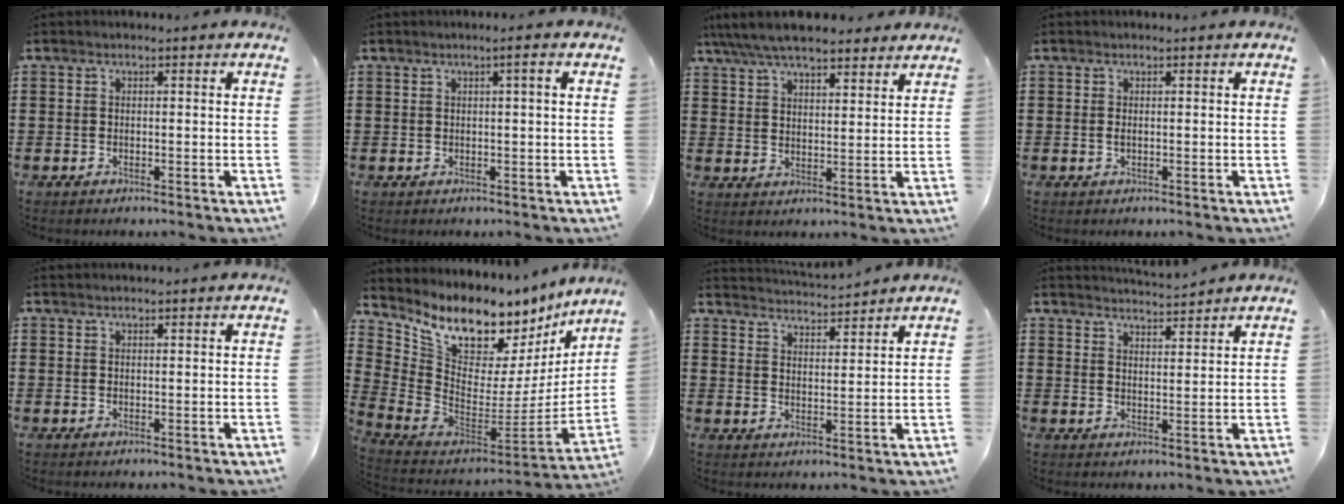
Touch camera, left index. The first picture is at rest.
{"total": 1.7, "force": [0.6, -0.2, 1.6], "torque": [-0.028, -0.001, 0.009]}
{"total": 7.2, "force": [6.6, 1.6, 2.6], "torque": [-0.073, -0.014, 0.121]}
{"total": 0.6, "force": [0.1, 0.1, 0.5], "torque": [-0.012, -0.002, 0.003]}
{"total": 0.8, "force": [0.8, 0.0, 0.2], "torque": [-0.004, -0.001, 0.016]}
{"total": 9.3, "force": [7.5, 3.7, 4.1], "torque": [-0.109, -0.079, 0.129]}
{"total": 3.5, "force": [3.5, -0.3, -0.1], "torque": [-0.009, -0.021, 0.060]}
{"total": 3.5, "force": [3.5, -0.1, 0.2], "torque": [-0.014, -0.015, 0.063]}